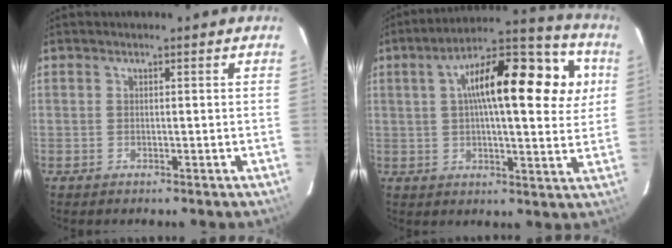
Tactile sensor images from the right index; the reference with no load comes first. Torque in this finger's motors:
{"motor_torque": [0.94, -0.05, 1.05, 0.21]}